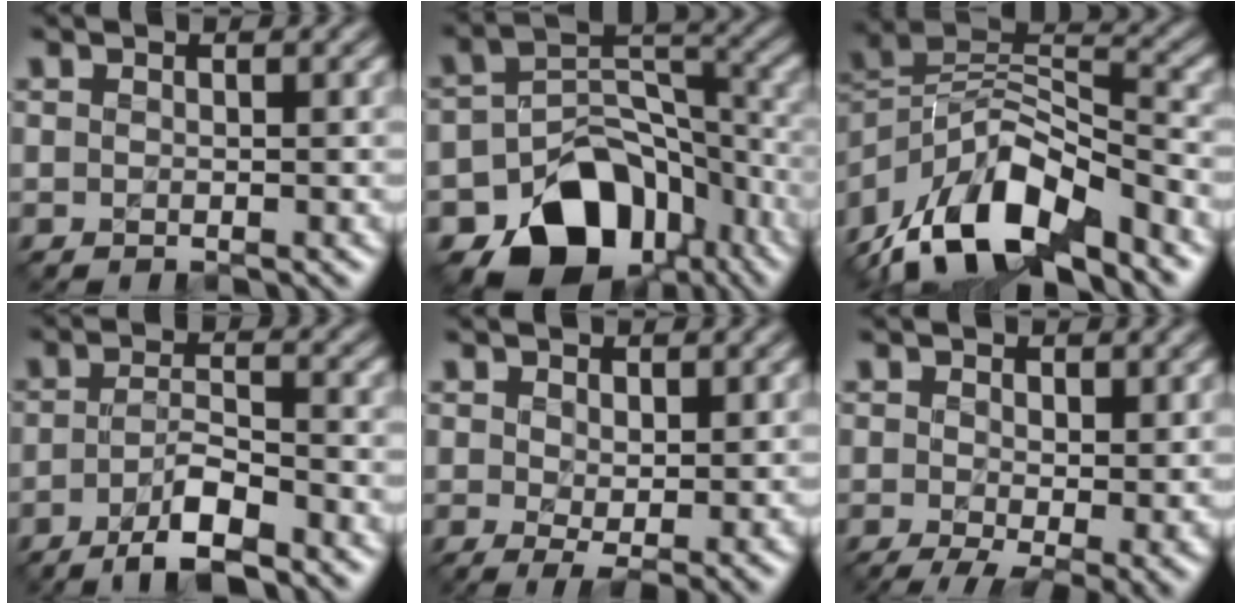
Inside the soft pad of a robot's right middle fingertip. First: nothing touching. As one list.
[{"total": 11.6, "force": [-6.7, 8.0, 5.0], "torque": [-0.079, -0.010, -0.102]}, {"total": 12.2, "force": [-7.7, 4.9, 8.1], "torque": [-0.156, 0.014, -0.150]}, {"total": 4.6, "force": [-3.1, 1.0, 3.3], "torque": [-0.060, 0.004, -0.055]}, {"total": 1.9, "force": [0.6, 0.8, 1.6], "torque": [-0.029, -0.008, 0.014]}, {"total": 5.7, "force": [-1.5, 2.3, 5.0], "torque": [-0.082, -0.014, -0.015]}]